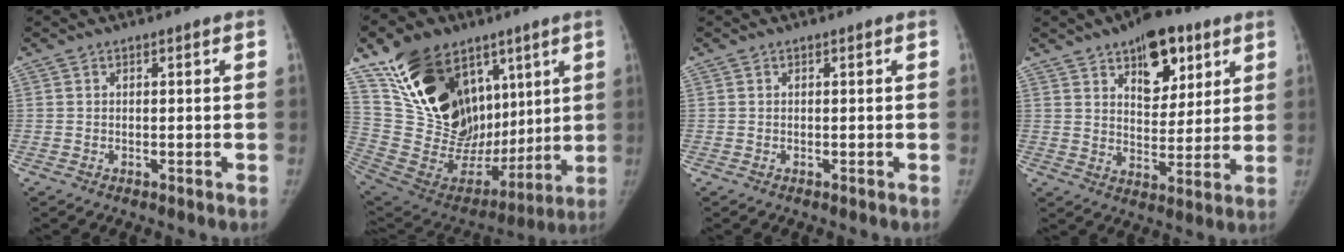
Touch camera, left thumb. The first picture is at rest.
{"total": 30.0, "force": [13.0, 19.2, 19.0], "torque": [-0.293, -0.010, 0.248]}
{"total": 0.0}
{"total": 13.4, "force": [7.3, 7.2, 8.6], "torque": [-0.078, -0.033, 0.110]}